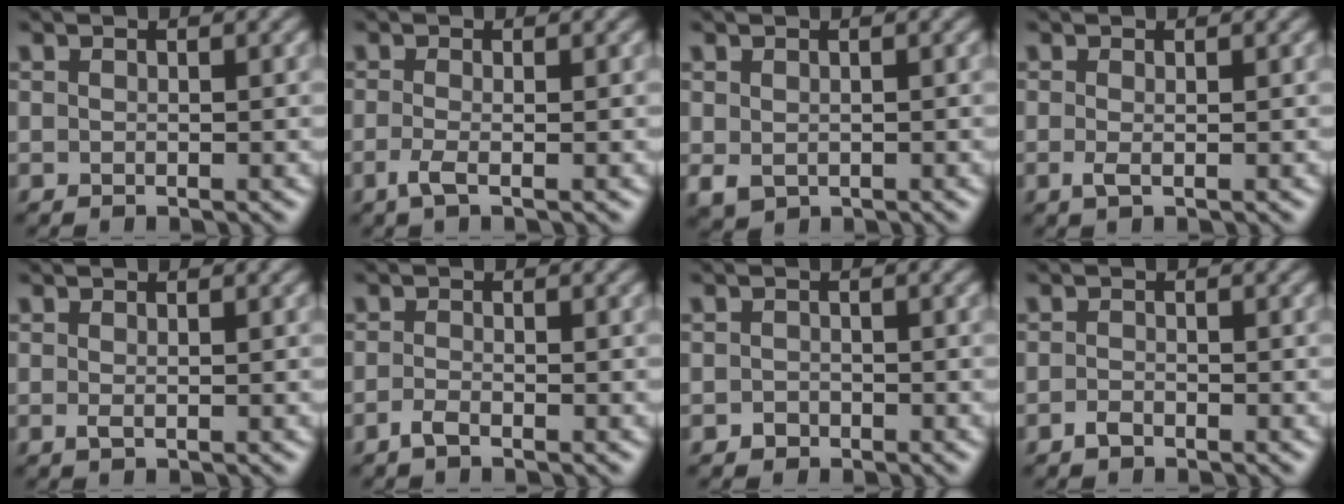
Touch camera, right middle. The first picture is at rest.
{"total": 1.8, "force": [-0.7, 0.5, 1.6], "torque": [-0.035, -0.008, -0.020]}
{"total": 1.5, "force": [-0.2, 1.2, 0.9], "torque": [-0.022, -0.007, 0.001]}
{"total": 1.0, "force": [-0.2, 0.3, 1.0], "torque": [-0.023, -0.005, -0.004]}
{"total": 0.7, "force": [0.0, 0.2, 0.7], "torque": [-0.015, -0.002, -0.001]}
{"total": 1.2, "force": [-0.8, 0.3, 0.8], "torque": [-0.020, 0.000, -0.020]}
{"total": 0.9, "force": [-0.5, 0.7, 0.2], "torque": [0.001, -0.001, -0.010]}
{"total": 1.0, "force": [-0.7, 0.5, 0.5], "torque": [-0.009, 0.000, -0.015]}